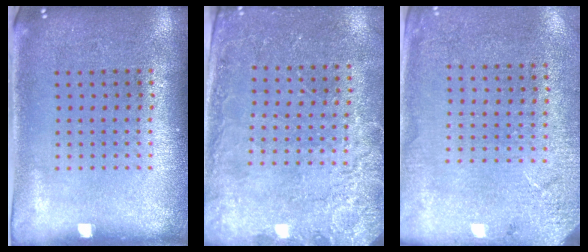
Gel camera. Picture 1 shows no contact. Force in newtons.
{"total": 2.5, "press": 2.4, "slide": 0.5}
{"total": 2.6, "press": 2.4, "slide": 0.9}